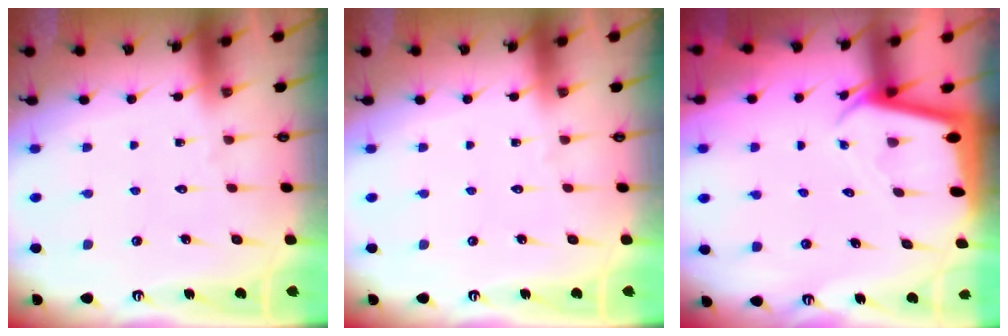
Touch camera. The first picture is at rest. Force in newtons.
{"total": 0.0}
{"total": 2.2, "press": 2.2, "slide": 0.2}